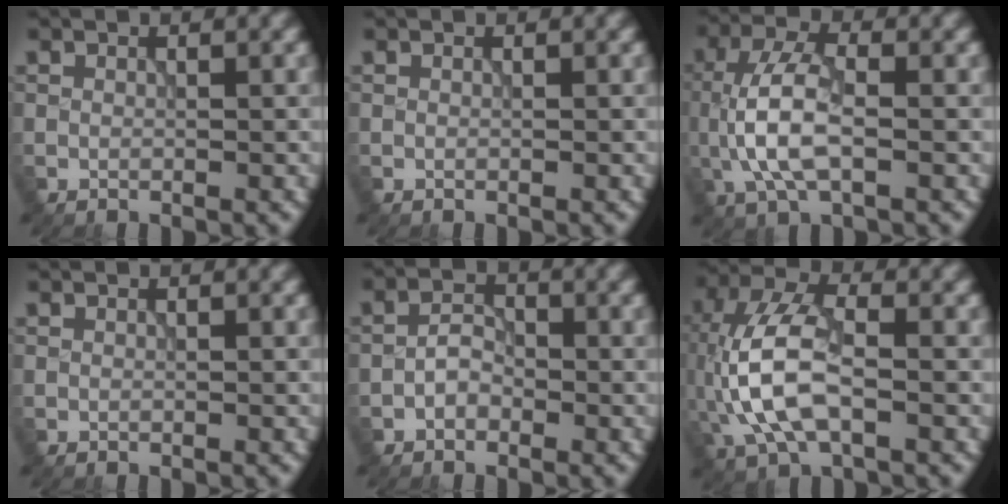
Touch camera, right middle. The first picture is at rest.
{"total": 0.0}
{"total": 6.0, "force": [-0.7, 2.7, 5.3], "torque": [-0.122, 0.006, -0.016]}
{"total": 0.0}
{"total": 1.9, "force": [-0.9, 1.2, 1.1], "torque": [-0.019, 0.008, -0.021]}
{"total": 8.3, "force": [-1.4, 4.1, 7.1], "torque": [-0.165, 0.016, -0.033]}